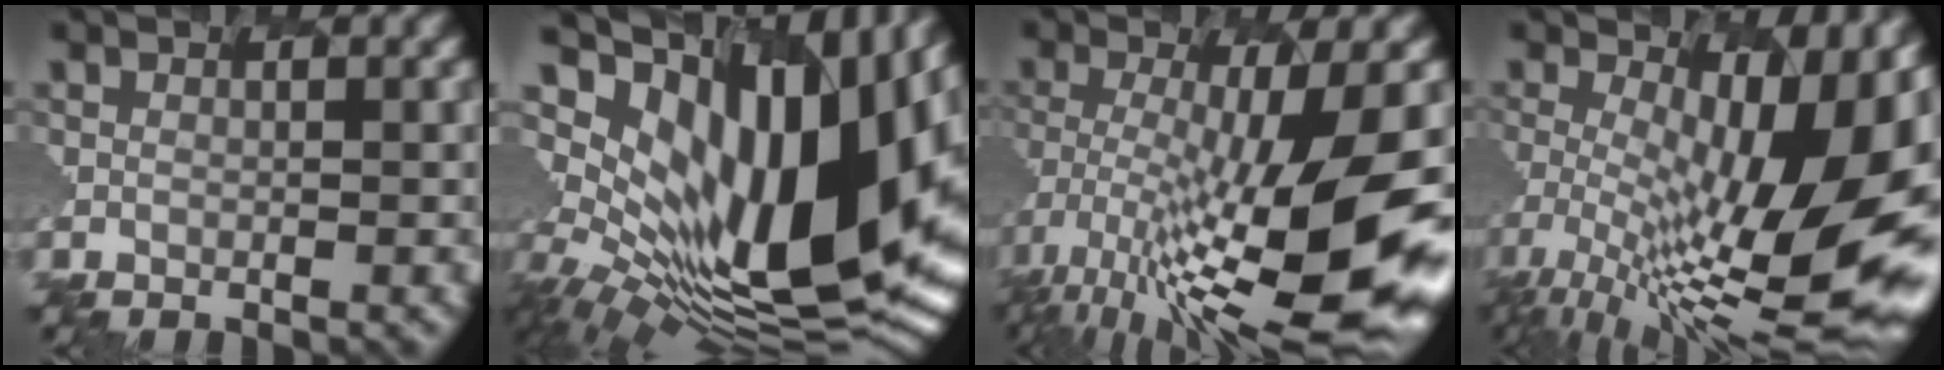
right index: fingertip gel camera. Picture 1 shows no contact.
{"total": 15.2, "force": [4.1, 7.5, 12.5], "torque": [-0.207, 0.011, 0.065]}
{"total": 14.0, "force": [-5.0, 3.4, 12.7], "torque": [-0.226, -0.019, -0.083]}
{"total": 14.4, "force": [-0.8, 5.4, 13.4], "torque": [-0.200, -0.014, -0.006]}